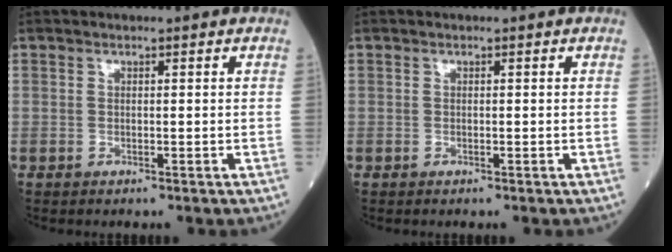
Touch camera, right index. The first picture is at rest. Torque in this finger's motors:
{"motor_torque": [0.05, -0.01, -0.03, 0.01]}